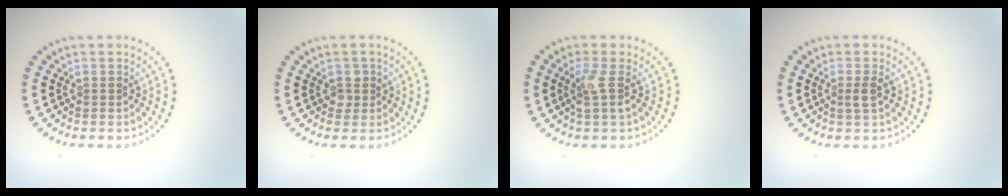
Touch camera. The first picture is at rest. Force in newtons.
{"total": 1.2, "press": 1.1, "slide": 0.3}
{"total": 2.0, "press": 1.5, "slide": 1.3}
{"total": 1.3, "press": 1.2, "slide": 0.7}